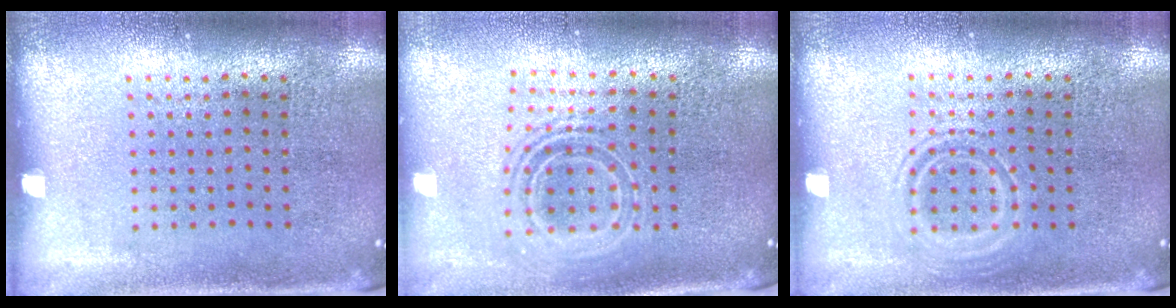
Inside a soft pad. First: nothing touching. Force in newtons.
{"total": 1.9, "press": 1.5, "slide": 1.2}
{"total": 1.9, "press": 1.9, "slide": 0.3}